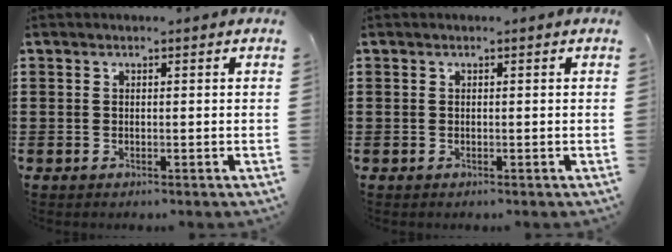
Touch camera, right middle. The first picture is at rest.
{"total": 0.0}